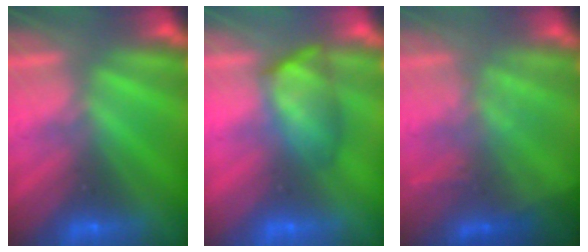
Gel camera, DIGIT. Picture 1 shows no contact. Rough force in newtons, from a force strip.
{"total": 4.5}
{"total": 2.5}